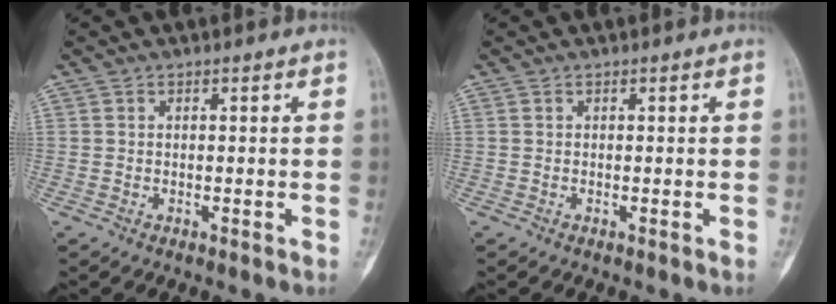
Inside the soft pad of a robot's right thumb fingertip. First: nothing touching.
{"total": 0.0}